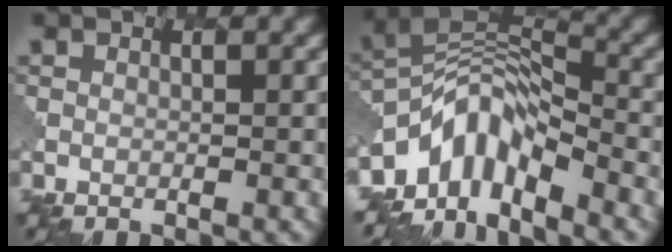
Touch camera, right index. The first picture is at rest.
{"total": 7.0, "force": [-4.6, 3.2, 4.2], "torque": [-0.059, 0.002, -0.099]}